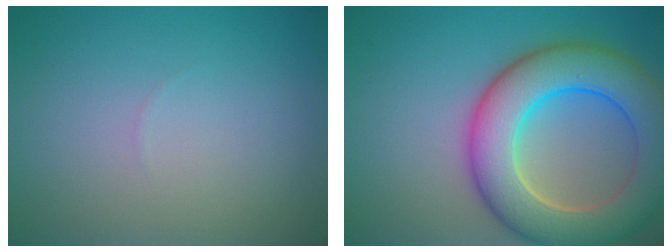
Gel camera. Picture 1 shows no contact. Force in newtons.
{"total": 10.3, "press": 10.3, "slide": 0.7}